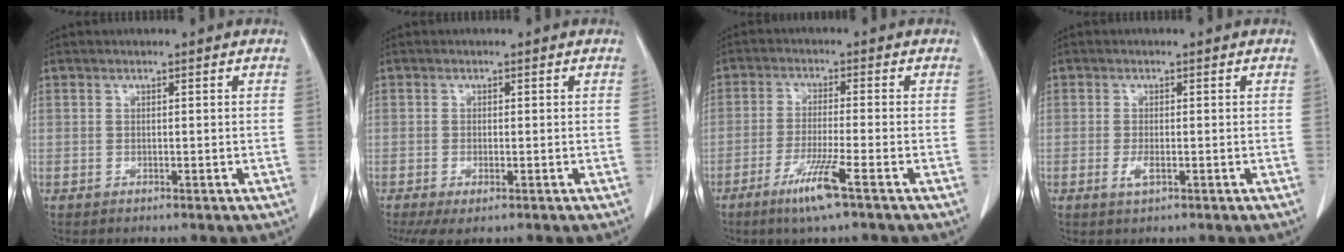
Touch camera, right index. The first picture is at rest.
{"total": 3.6, "force": [-1.9, 1.1, 2.8], "torque": [-0.047, -0.010, -0.025]}
{"total": 6.7, "force": [-3.8, -0.6, 5.5], "torque": [-0.107, -0.017, -0.073]}
{"total": 1.8, "force": [-0.6, 0.5, 1.6], "torque": [-0.028, -0.001, -0.006]}